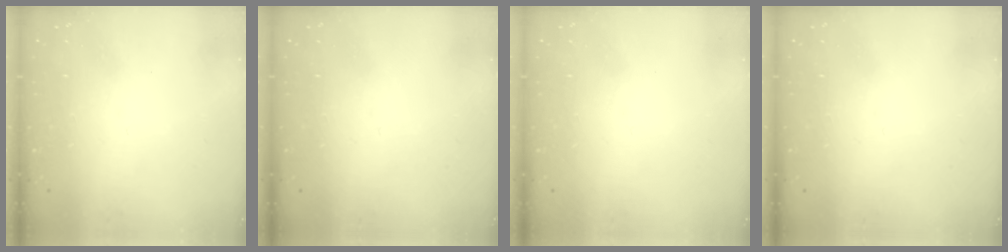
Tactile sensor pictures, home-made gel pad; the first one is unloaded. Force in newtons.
{"total": 0.0}
{"total": 0.0}
{"total": 0.0}